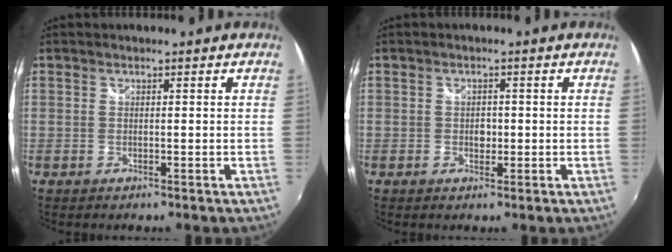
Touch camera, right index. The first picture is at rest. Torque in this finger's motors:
{"motor_torque": [0.13, 0.10, 0.10, 0.00]}